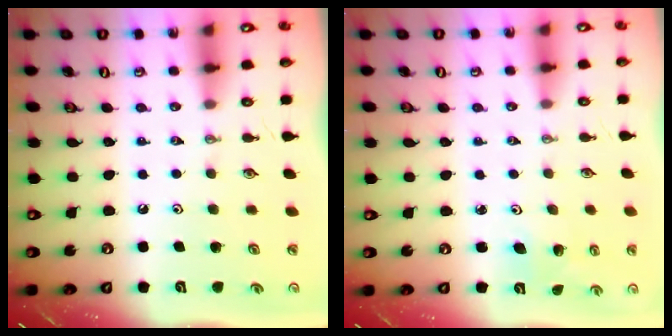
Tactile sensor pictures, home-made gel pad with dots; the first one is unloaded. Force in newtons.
{"total": 2.8, "press": 2.5, "slide": 1.3}